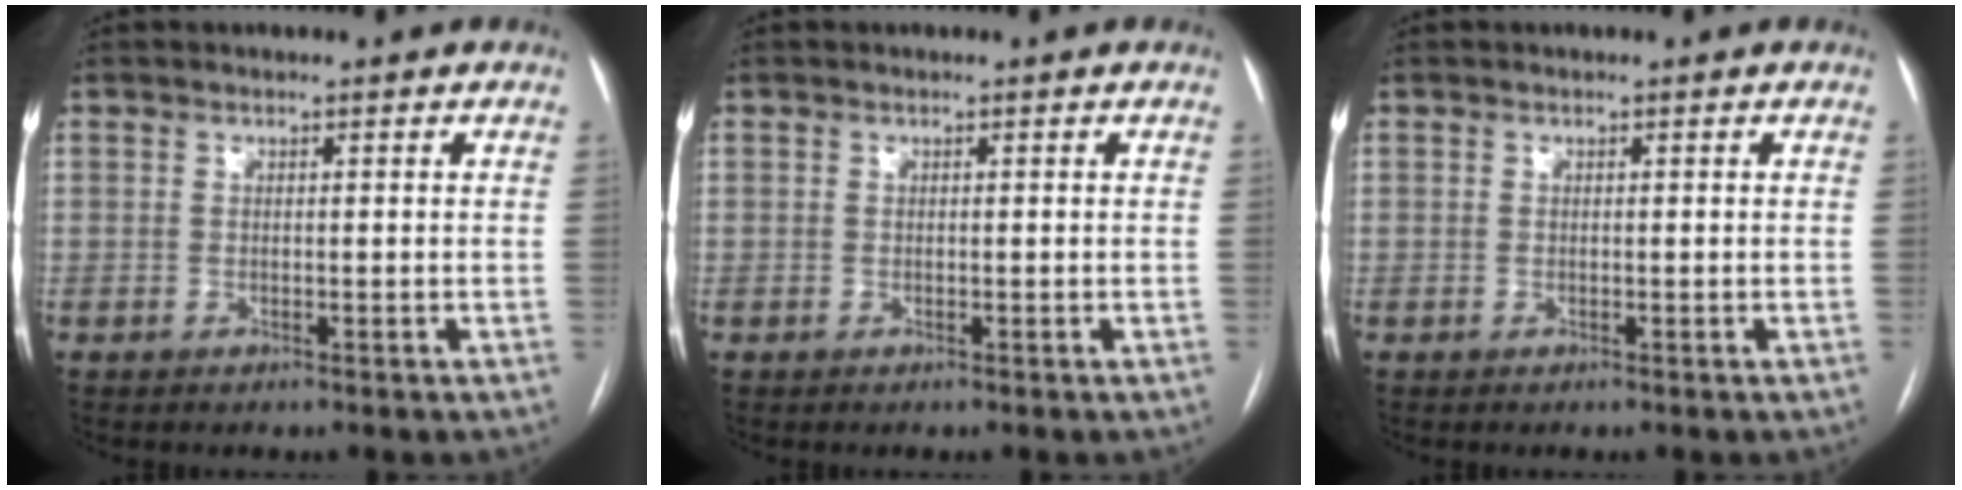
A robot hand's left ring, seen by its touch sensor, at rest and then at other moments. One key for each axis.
{"total": 0.0}
{"total": 0.0}